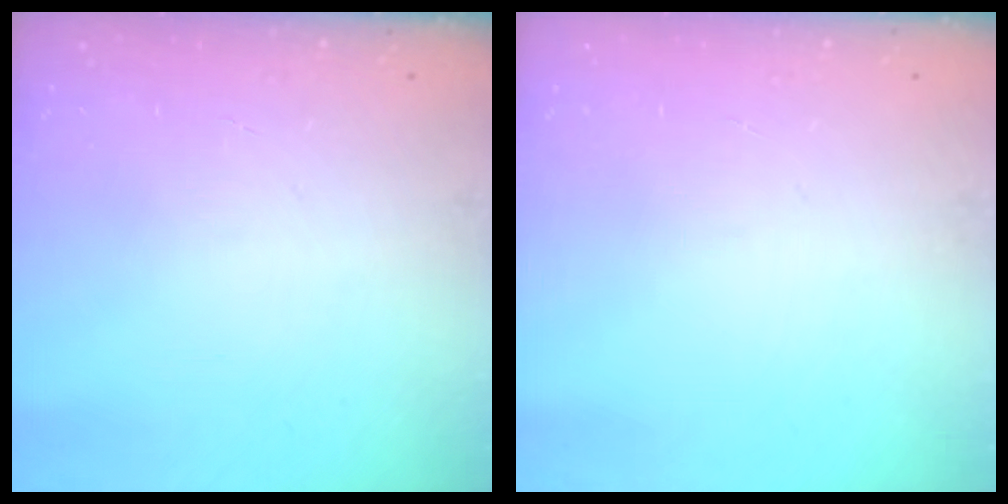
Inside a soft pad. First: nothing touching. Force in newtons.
{"total": 0.0}